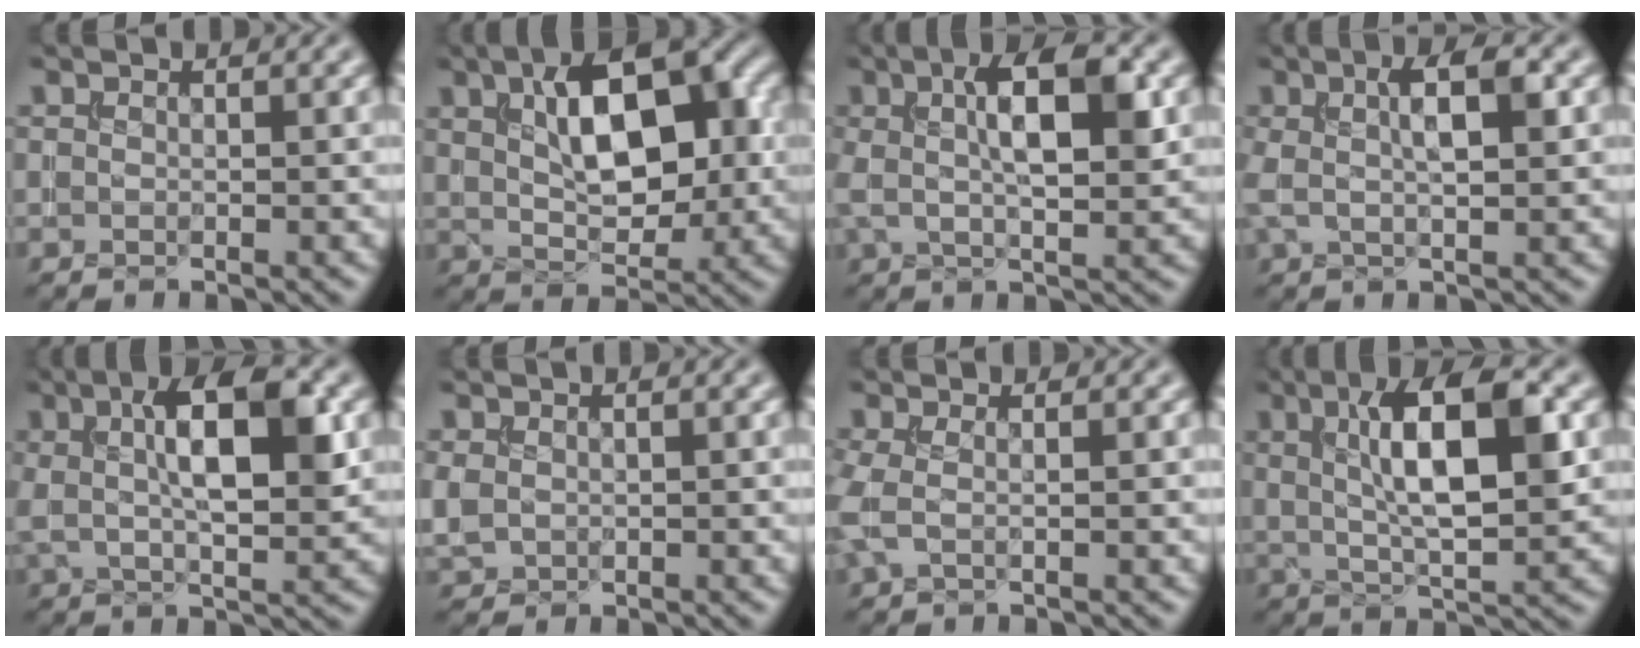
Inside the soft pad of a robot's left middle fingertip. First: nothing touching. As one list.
[{"total": 9.0, "force": [2.3, 4.4, 7.5], "torque": [-0.113, 0.014, 0.034]}, {"total": 7.2, "force": [1.6, 2.3, 6.7], "torque": [-0.107, 0.010, 0.023]}, {"total": 4.7, "force": [1.0, 1.3, 4.4], "torque": [-0.077, 0.010, 0.014]}, {"total": 8.5, "force": [2.1, 2.7, 7.8], "torque": [-0.123, 0.010, 0.029]}, {"total": 1.6, "force": [0.3, 1.2, 1.0], "torque": [-0.027, -0.001, 0.012]}, {"total": 2.1, "force": [0.1, 0.8, 1.9], "torque": [-0.052, 0.002, -0.006]}, {"total": 9.4, "force": [2.1, 2.9, 8.7], "torque": [-0.135, 0.008, 0.032]}]